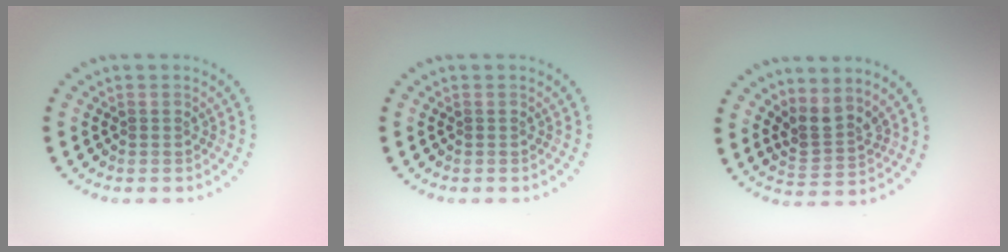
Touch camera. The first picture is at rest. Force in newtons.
{"total": 0.0}
{"total": 2.8, "press": 2.0, "slide": 1.9}